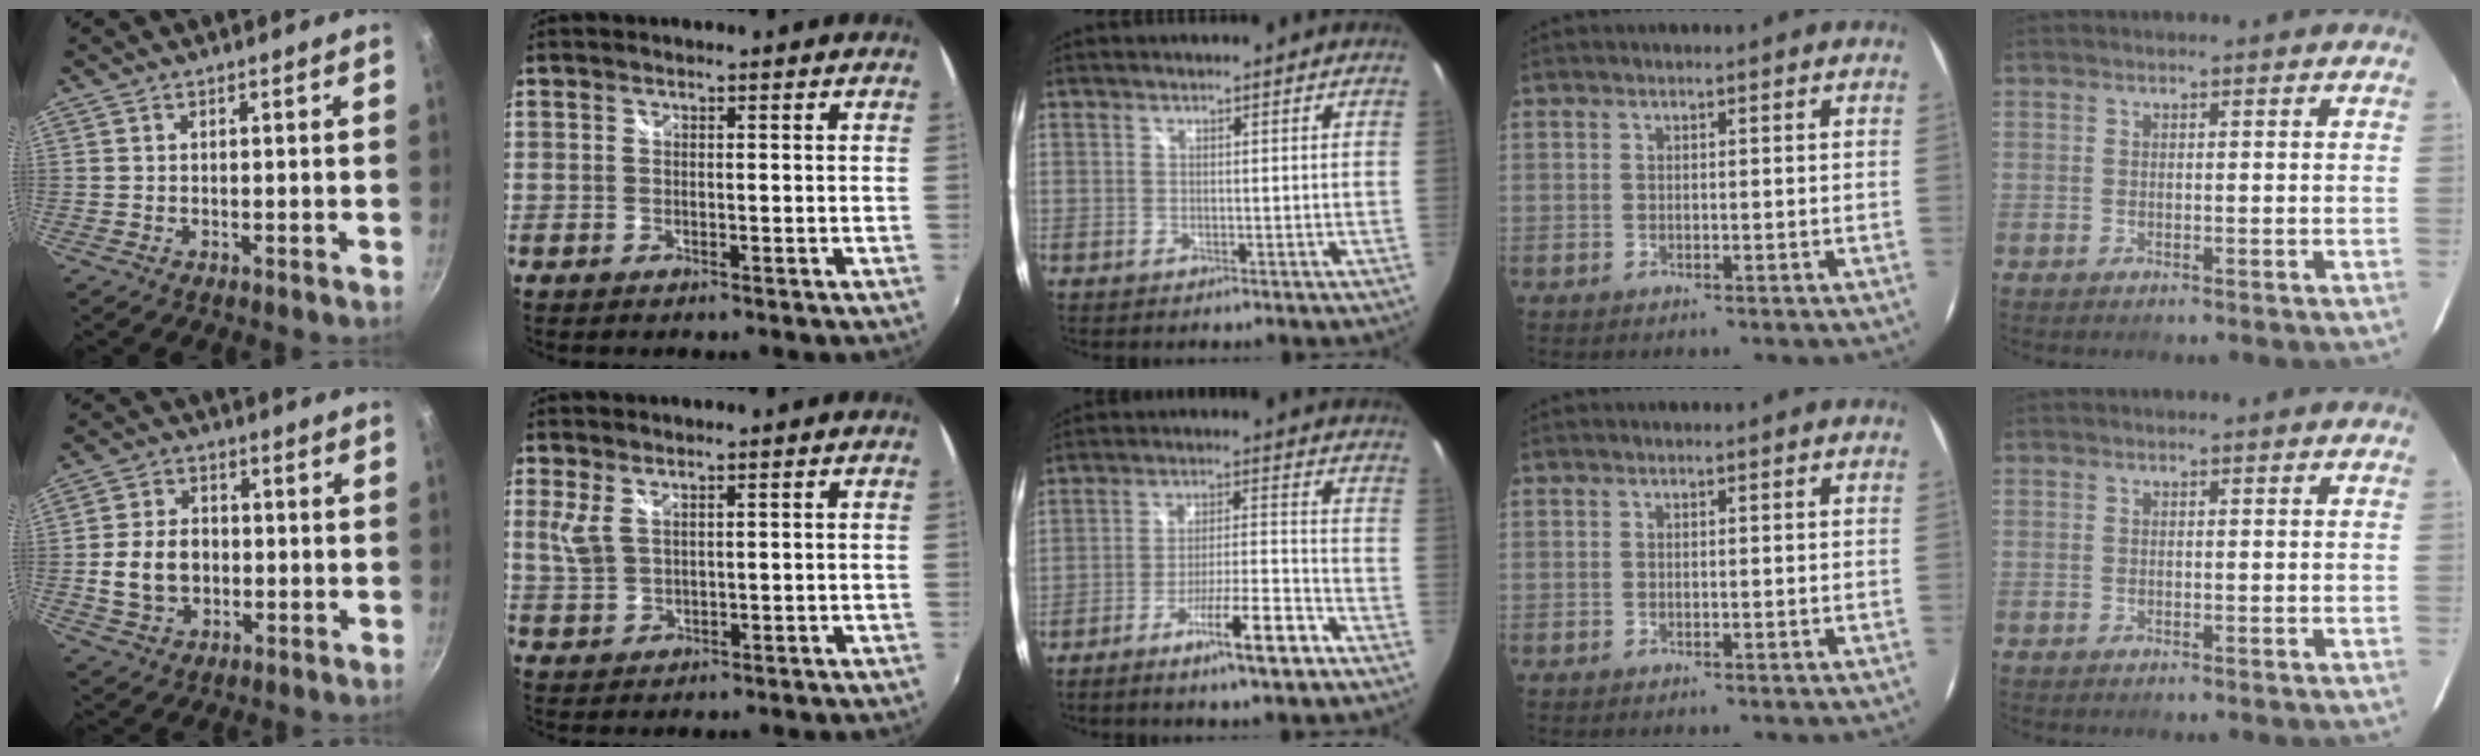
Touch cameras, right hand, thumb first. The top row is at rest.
{"thumb": {"total": 9.3, "force": [-0.9, 7.2, 5.8], "torque": [-0.086, 0.013, -0.017]}, "index": {"total": 3.4, "force": [1.8, 1.5, 2.5], "torque": [-0.054, -0.003, 0.038]}, "middle": {"total": 10.1, "force": [-6.8, 0.5, 7.5], "torque": [-0.141, 0.002, -0.107]}}